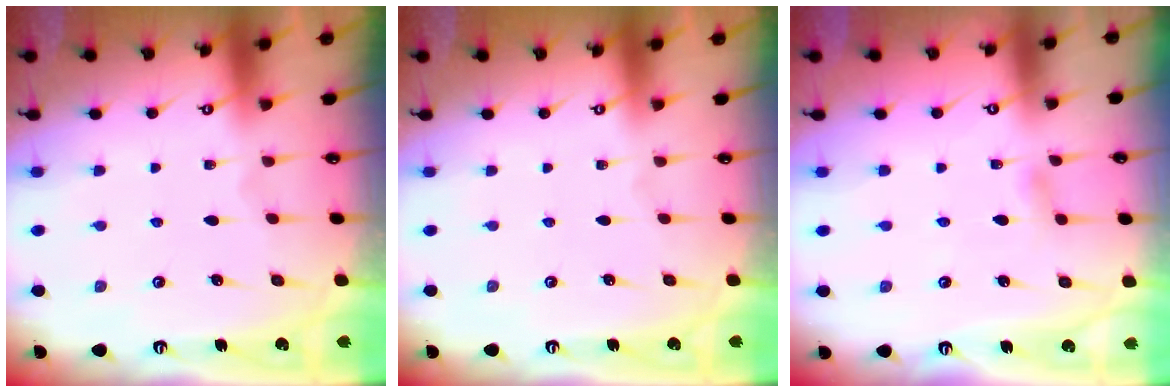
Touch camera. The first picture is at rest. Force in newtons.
{"total": 0.0}
{"total": 4.7, "press": 4.7, "slide": 0.6}